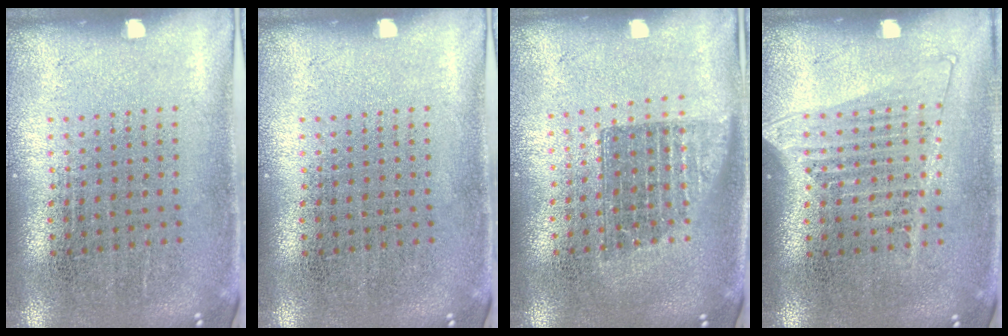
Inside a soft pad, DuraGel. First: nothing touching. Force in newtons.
{"total": 0.0}
{"total": 1.3, "press": 1.1, "slide": 0.8}
{"total": 1.3, "press": 1.2, "slide": 0.6}